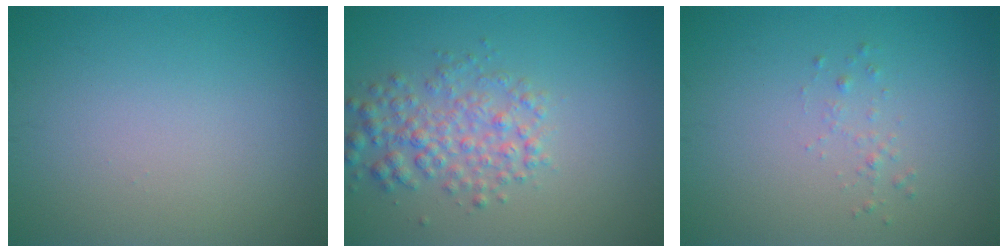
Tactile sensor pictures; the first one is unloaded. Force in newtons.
{"total": 3.6, "press": 3.6, "slide": 0.1}
{"total": 0.8, "press": 0.8, "slide": 0.0}